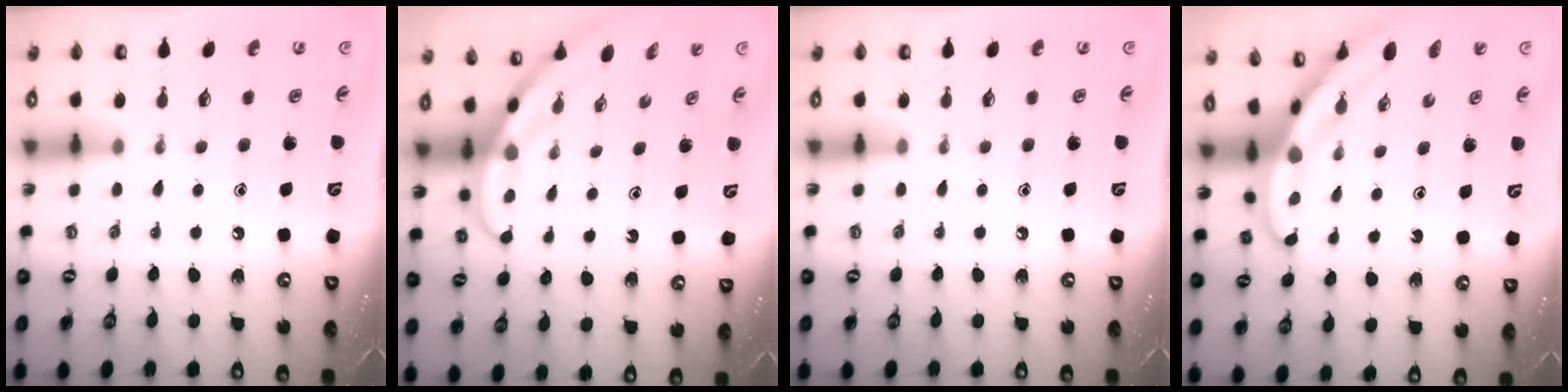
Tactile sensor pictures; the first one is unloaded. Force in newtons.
{"total": 3.1, "press": 3.1, "slide": 0.1}
{"total": 0.0}
{"total": 5.1, "press": 5.1, "slide": 0.4}